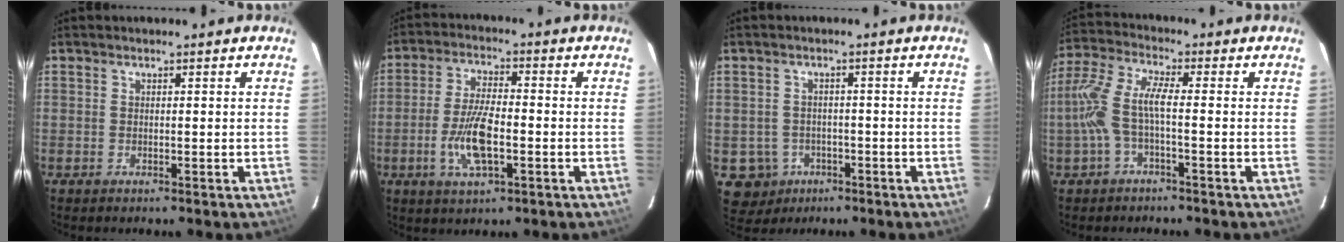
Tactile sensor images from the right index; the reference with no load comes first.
{"total": 9.4, "force": [-2.7, 3.2, 8.3], "torque": [-0.171, -0.004, -0.052]}
{"total": 6.3, "force": [-2.4, 5.8, 0.9], "torque": [-0.031, 0.019, -0.027]}
{"total": 7.9, "force": [-1.9, 1.6, 7.5], "torque": [-0.175, 0.007, -0.036]}